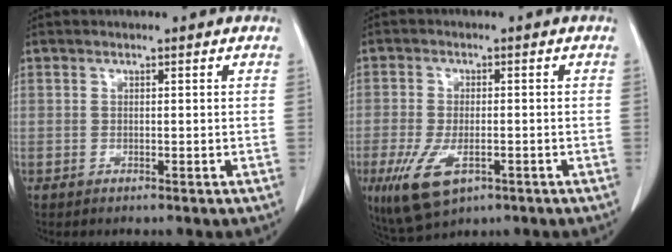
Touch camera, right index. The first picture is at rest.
{"total": 8.5, "force": [-3.9, 4.0, 6.4], "torque": [-0.128, -0.012, -0.061]}